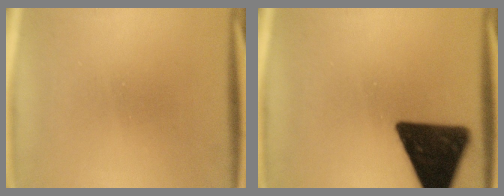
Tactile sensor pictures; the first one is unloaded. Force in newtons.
{"total": 15.5}